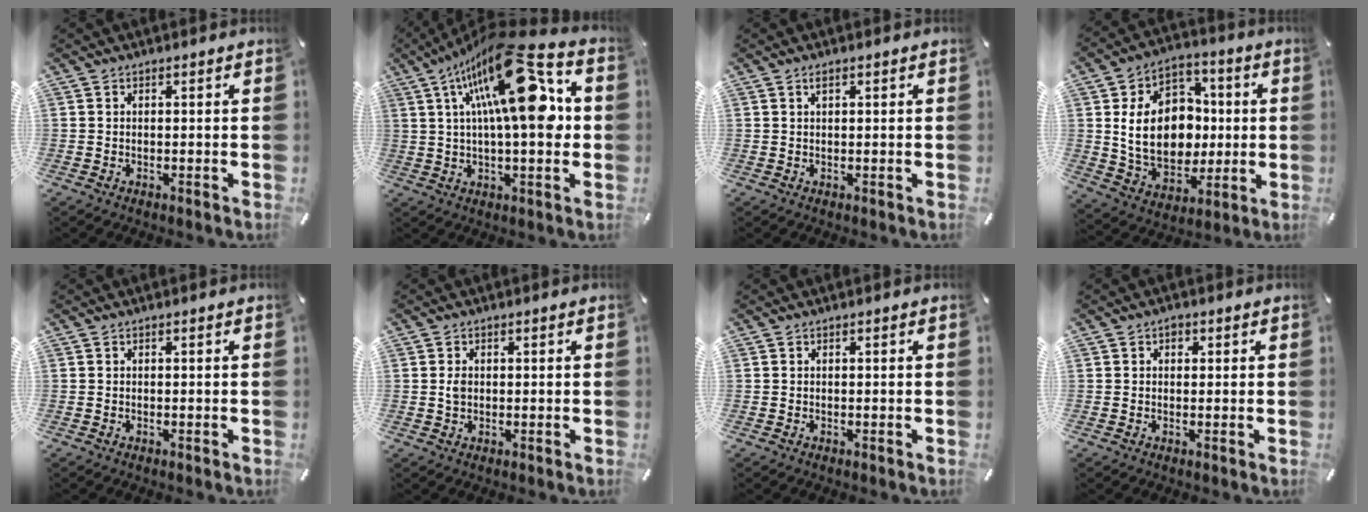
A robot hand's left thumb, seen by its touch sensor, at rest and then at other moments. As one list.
[{"total": 24.9, "force": [7.5, 9.2, 21.9], "torque": [-0.344, -0.036, 0.112]}, {"total": 1.0, "force": [0.5, 0.3, 0.8], "torque": [-0.015, 0.001, 0.008]}, {"total": 17.6, "force": [0.9, 14.0, 10.7], "torque": [-0.203, 0.004, 0.024]}, {"total": 0.0}, {"total": 1.8, "force": [0.2, 1.4, 1.1], "torque": [-0.015, 0.002, 0.002]}, {"total": 0.0}, {"total": 1.3, "force": [0.4, 1.1, 0.6], "torque": [-0.004, 0.003, 0.004]}]